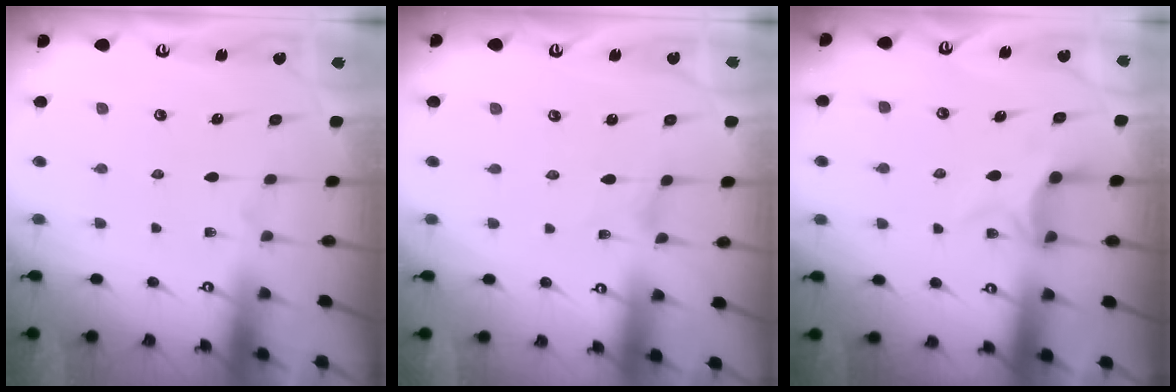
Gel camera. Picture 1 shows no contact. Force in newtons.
{"total": 0.0}
{"total": 5.7, "press": 5.6, "slide": 1.1}